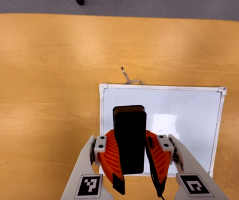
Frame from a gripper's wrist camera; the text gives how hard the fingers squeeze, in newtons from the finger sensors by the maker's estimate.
{"total": 8.6, "left": 7.6, "right": 9.5}